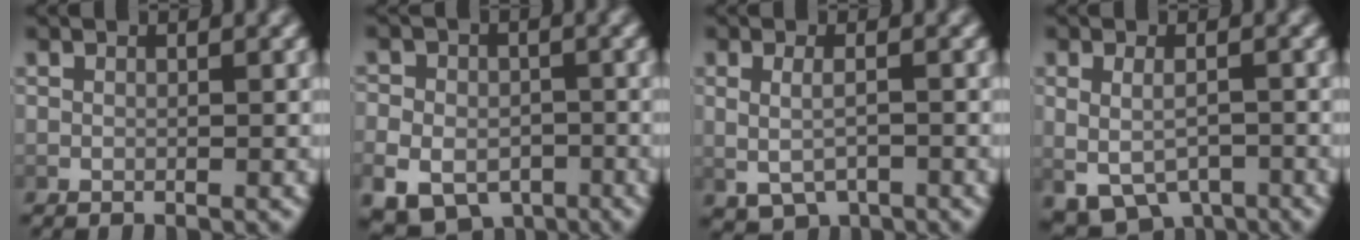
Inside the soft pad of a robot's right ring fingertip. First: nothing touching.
{"total": 7.0, "force": [-4.2, 5.1, 2.3], "torque": [-0.040, -0.032, -0.062]}
{"total": 2.6, "force": [-0.7, 1.8, 1.7], "torque": [-0.038, -0.016, 0.000]}
{"total": 5.2, "force": [-2.7, 3.6, 2.6], "torque": [-0.052, -0.028, -0.031]}